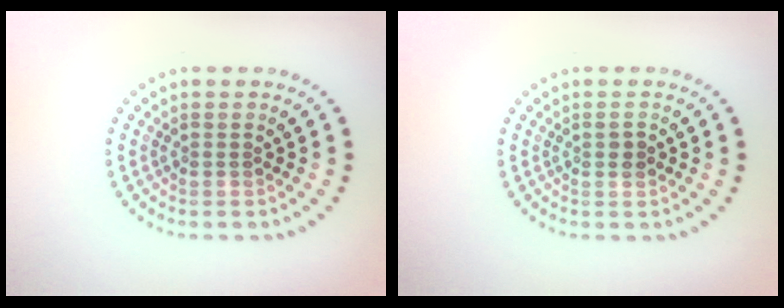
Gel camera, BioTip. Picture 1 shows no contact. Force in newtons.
{"total": 1.1, "press": 1.0, "slide": 0.2}